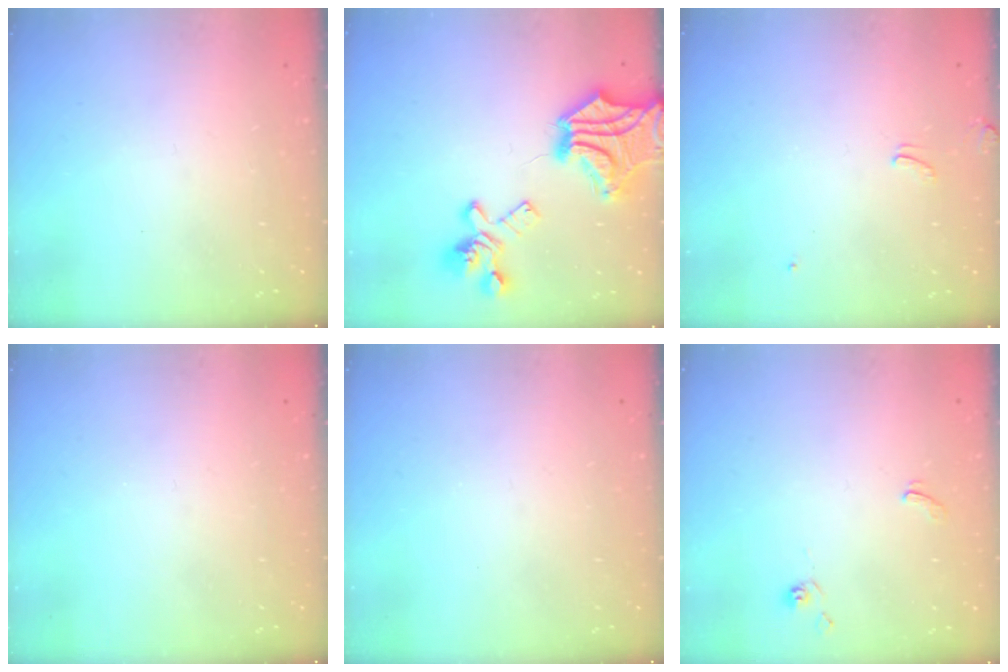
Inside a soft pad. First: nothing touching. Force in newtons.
{"total": 15.5, "press": 15.0, "slide": 3.8}
{"total": 2.0, "press": 2.0, "slide": 0.4}
{"total": 0.0}
{"total": 0.0}
{"total": 2.6, "press": 2.6, "slide": 0.5}